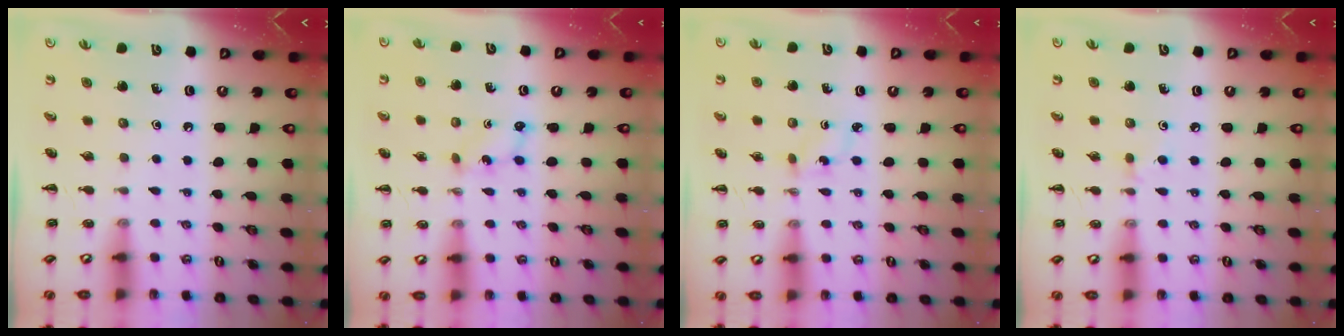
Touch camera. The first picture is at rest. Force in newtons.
{"total": 2.0, "press": 2.0, "slide": 0.6}
{"total": 2.5, "press": 2.4, "slide": 0.8}
{"total": 4.2, "press": 3.9, "slide": 1.5}